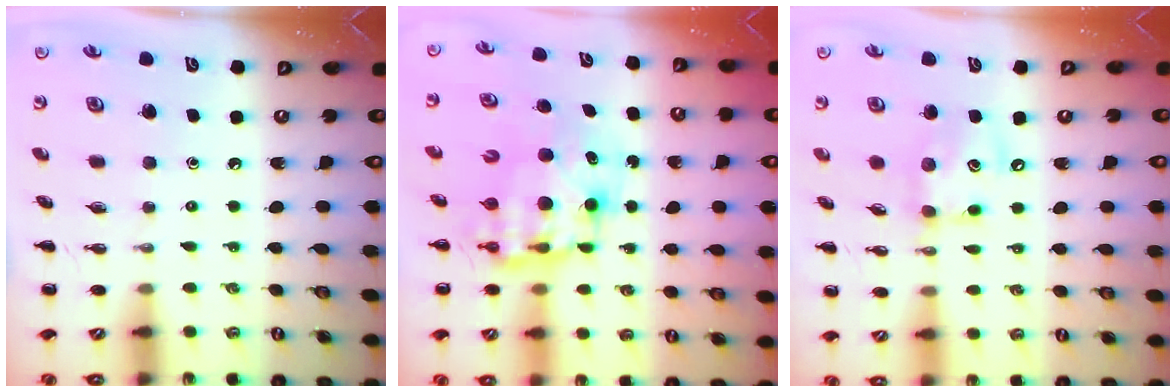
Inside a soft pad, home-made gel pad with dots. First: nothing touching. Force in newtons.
{"total": 8.6, "press": 8.2, "slide": 2.4}
{"total": 9.9, "press": 9.8, "slide": 1.0}